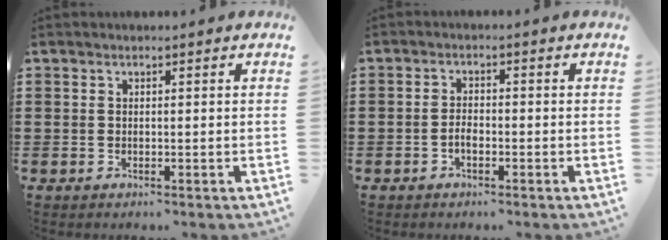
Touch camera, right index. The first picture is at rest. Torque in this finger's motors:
{"motor_torque": [1.07, 1.07, 0.05, 0.00]}